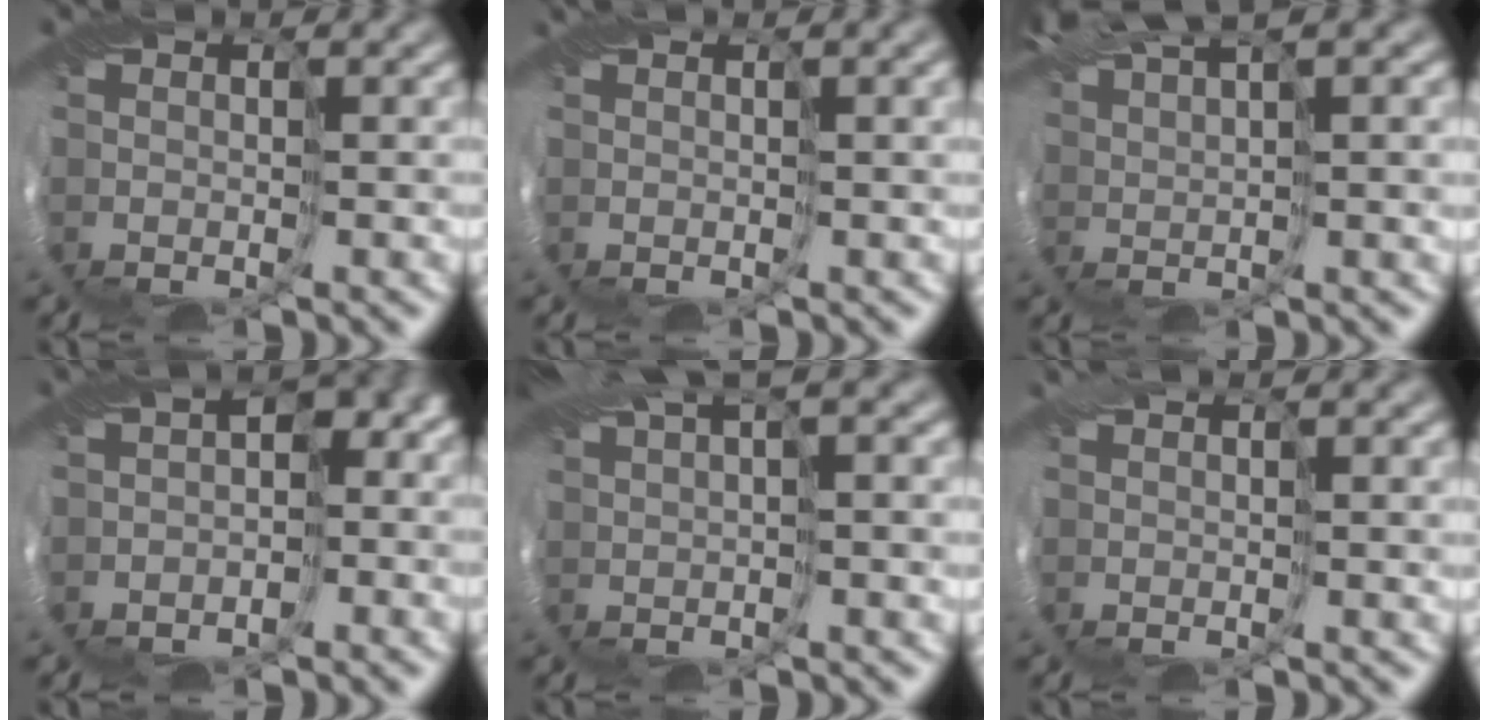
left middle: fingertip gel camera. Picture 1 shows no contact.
{"total": 4.8, "force": [2.2, 1.3, 4.1], "torque": [-0.066, 0.011, 0.043]}
{"total": 8.9, "force": [5.6, 2.6, 6.4], "torque": [-0.132, 0.023, 0.102]}
{"total": 6.0, "force": [-0.1, 4.0, 4.4], "torque": [-0.061, 0.005, 0.005]}
{"total": 7.4, "force": [3.8, 2.0, 6.0], "torque": [-0.123, 0.019, 0.071]}
{"total": 3.6, "force": [1.8, 0.8, 3.0], "torque": [-0.051, 0.011, 0.038]}